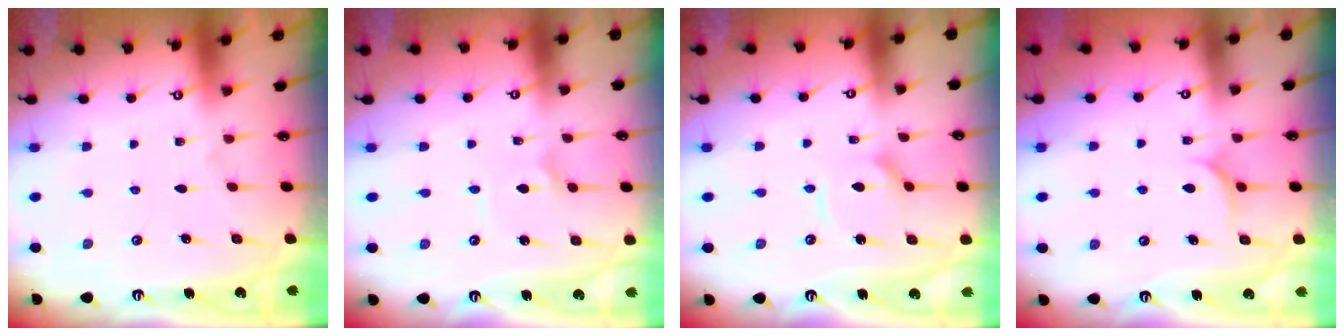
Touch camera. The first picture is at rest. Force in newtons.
{"total": 2.2, "press": 2.2, "slide": 0.2}
{"total": 7.1, "press": 7.1, "slide": 0.8}
{"total": 7.2, "press": 7.2, "slide": 0.6}